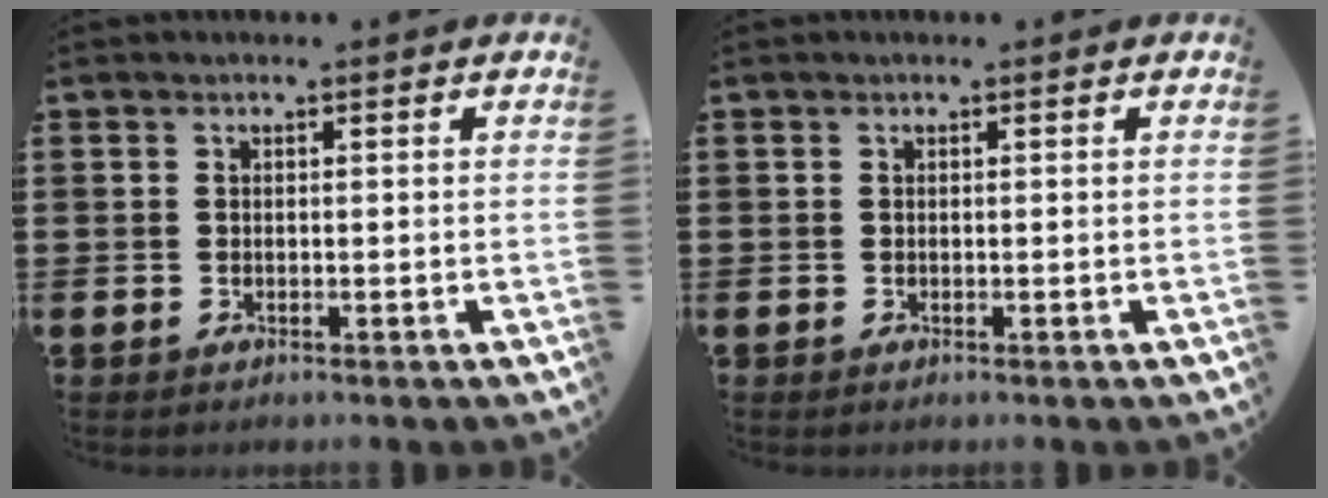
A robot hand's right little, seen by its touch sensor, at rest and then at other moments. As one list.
[{"total": 0.0}]